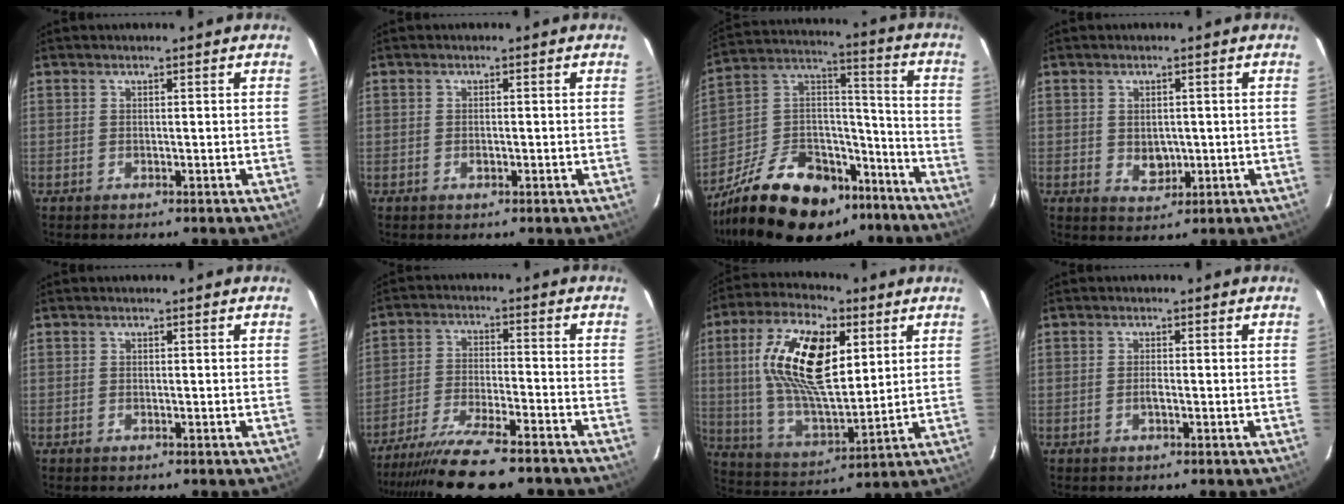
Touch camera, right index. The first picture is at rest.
{"total": 1.2, "force": [-0.4, 0.8, 0.8], "torque": [-0.013, 0.002, -0.006]}
{"total": 27.9, "force": [-19.1, 14.0, 14.6], "torque": [-0.289, 0.046, -0.282]}
{"total": 3.9, "force": [-0.2, 3.0, 2.5], "torque": [-0.037, -0.003, 0.003]}
{"total": 0.0}
{"total": 17.8, "force": [-15.4, 2.6, 8.5], "torque": [-0.174, -0.035, -0.250]}
{"total": 19.7, "force": [5.7, 8.7, 16.7], "torque": [-0.324, 0.016, 0.108]}
{"total": 1.3, "force": [-0.5, 0.4, 1.2], "torque": [-0.023, 0.000, -0.009]}